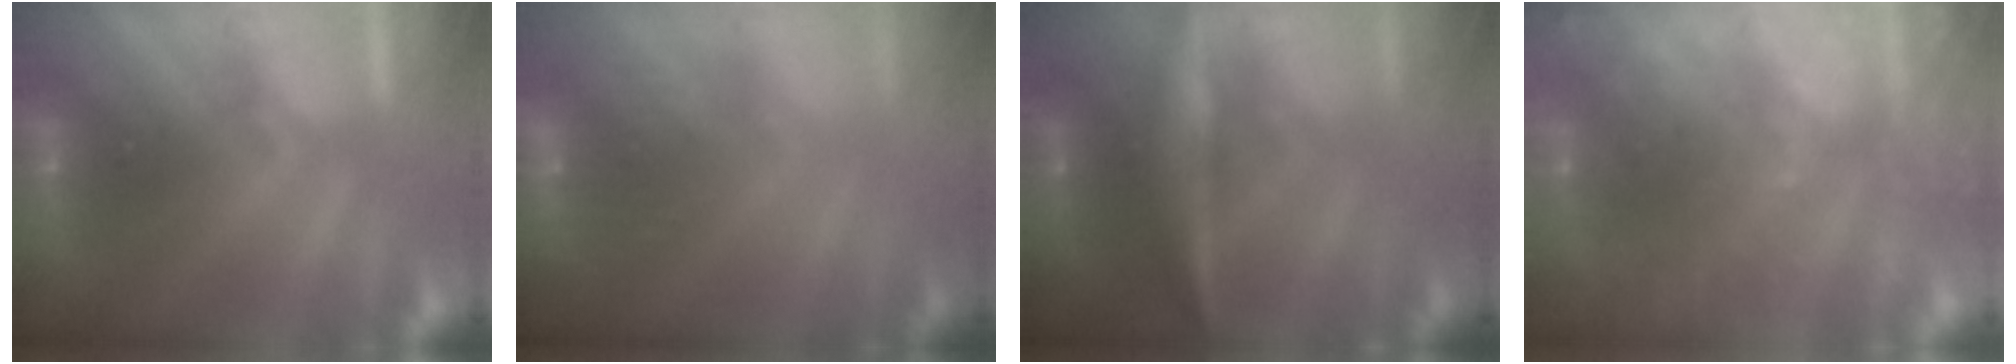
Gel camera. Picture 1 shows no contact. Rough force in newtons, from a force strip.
{"total": 5.8}
{"total": 7.3}
{"total": 7.5}